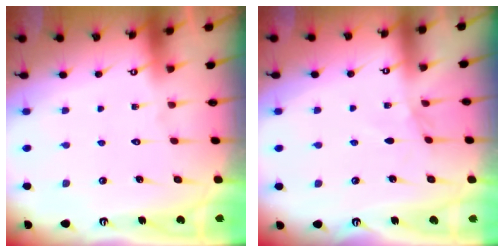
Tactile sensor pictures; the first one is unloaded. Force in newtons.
{"total": 2.6, "press": 2.5, "slide": 0.4}